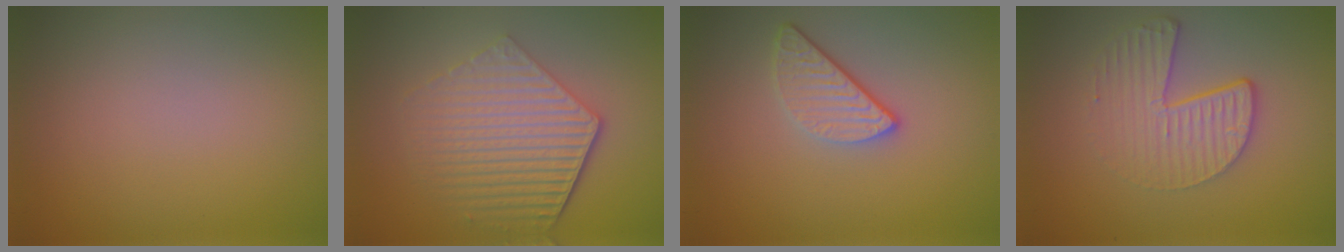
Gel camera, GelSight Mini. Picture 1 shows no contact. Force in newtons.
{"total": 6.2, "press": 4.5, "slide": 4.2}
{"total": 2.9, "press": 2.3, "slide": 1.7}
{"total": 4.5, "press": 3.1, "slide": 3.3}